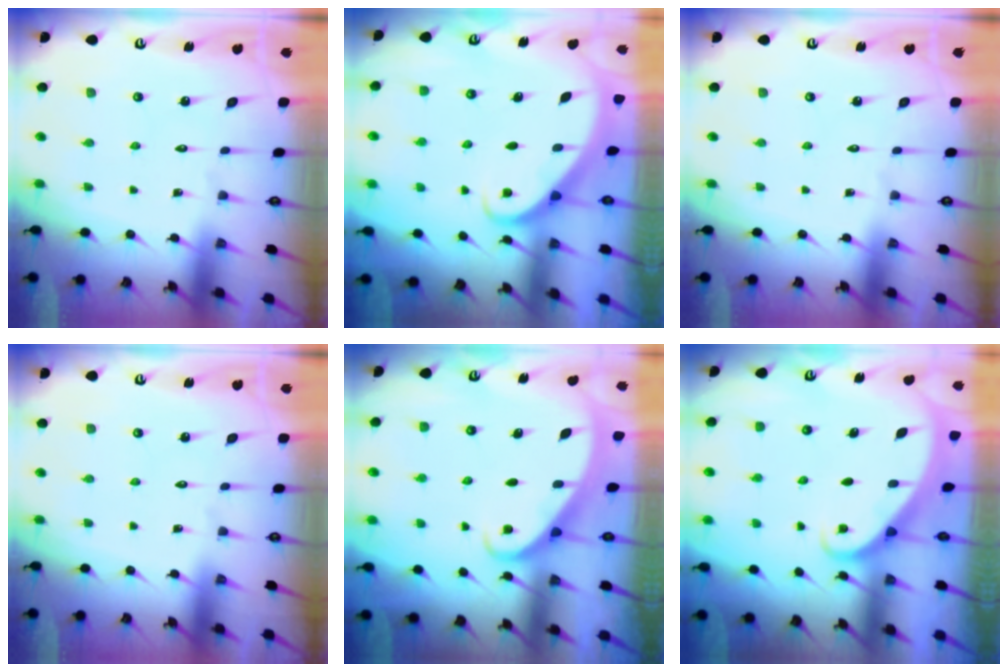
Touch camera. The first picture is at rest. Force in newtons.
{"total": 2.8, "press": 2.8, "slide": 0.2}
{"total": 0.0}
{"total": 0.0}
{"total": 2.3, "press": 2.3, "slide": 0.2}
{"total": 1.5, "press": 1.5, "slide": 0.0}